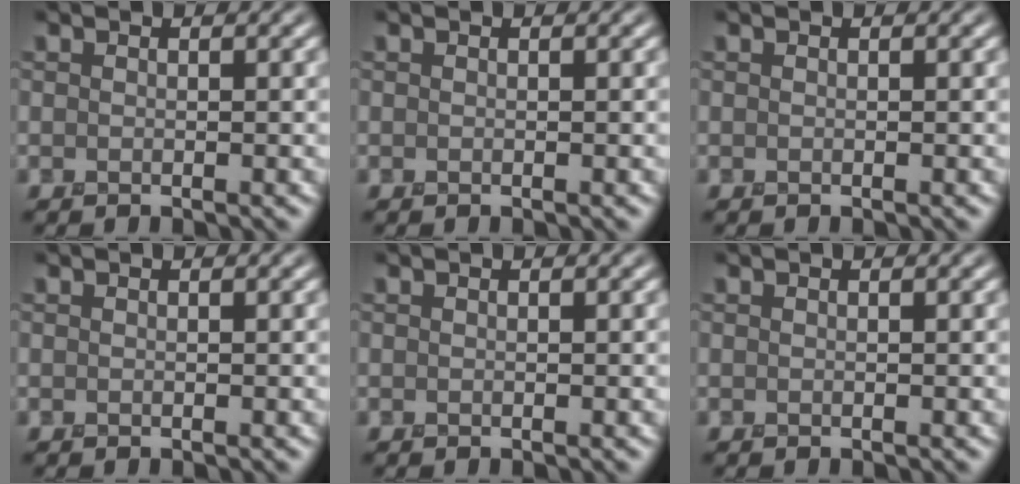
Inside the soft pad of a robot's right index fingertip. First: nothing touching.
{"total": 0.0}
{"total": 0.0}
{"total": 0.0}
{"total": 0.0}
{"total": 0.0}